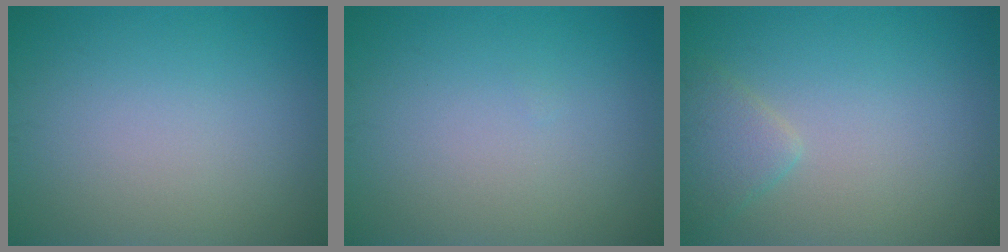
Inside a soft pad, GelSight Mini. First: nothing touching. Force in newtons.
{"total": 0.0}
{"total": 2.1, "press": 2.1, "slide": 0.1}